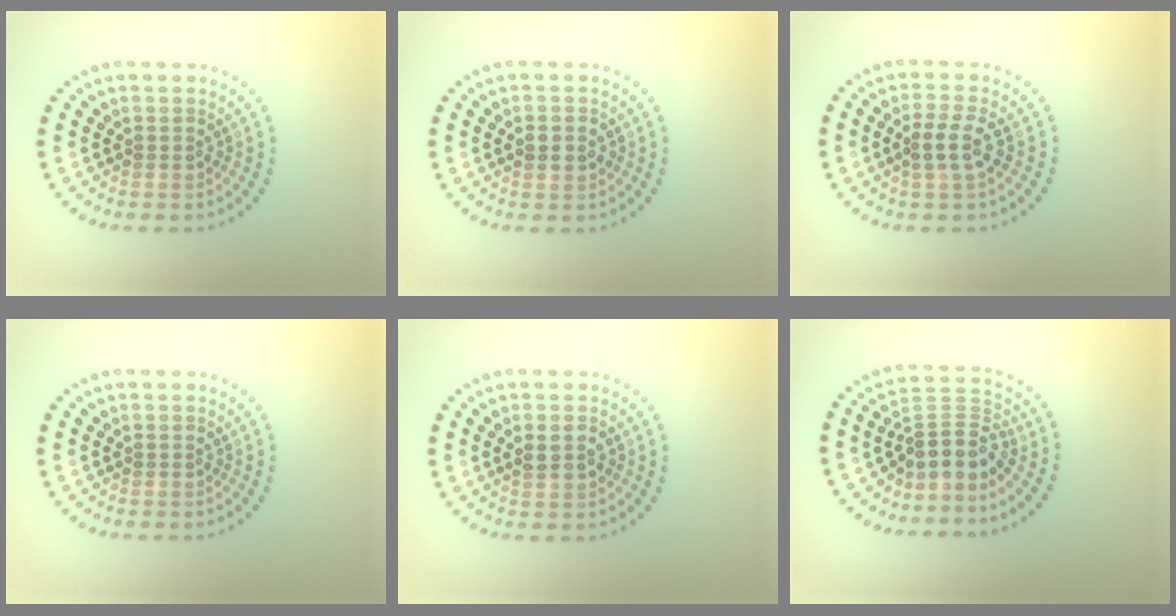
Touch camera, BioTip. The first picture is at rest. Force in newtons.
{"total": 2.1, "press": 2.1, "slide": 0.2}
{"total": 2.3, "press": 2.1, "slide": 0.8}
{"total": 0.0}
{"total": 1.8, "press": 1.8, "slide": 0.1}
{"total": 3.6, "press": 2.6, "slide": 2.5}